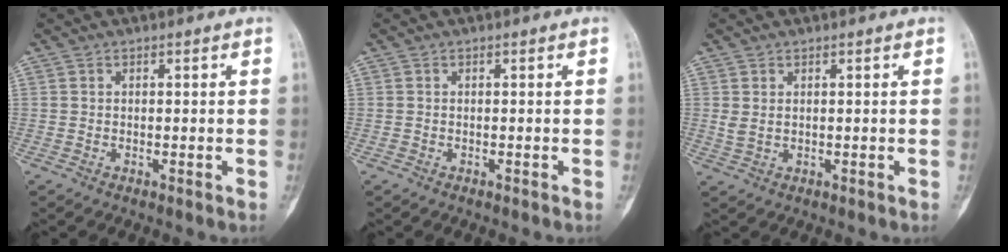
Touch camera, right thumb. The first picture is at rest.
{"total": 0.0}
{"total": 2.0, "force": [0.5, 1.3, 1.5], "torque": [-0.034, 0.003, 0.018]}